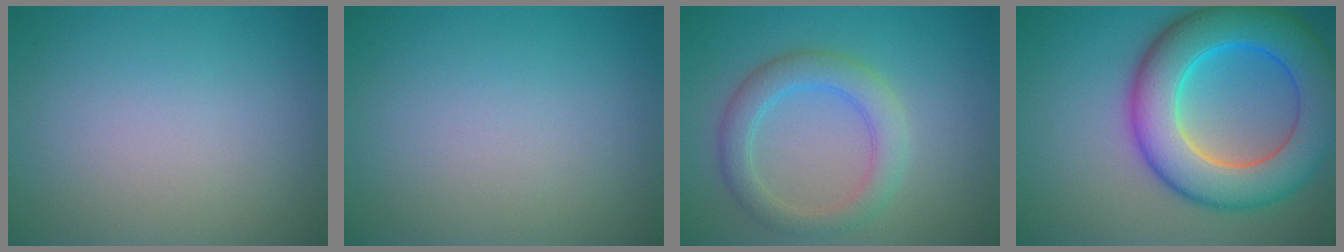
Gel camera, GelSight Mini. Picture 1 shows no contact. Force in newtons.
{"total": 0.0}
{"total": 3.8, "press": 3.8, "slide": 0.3}
{"total": 10.8, "press": 10.8, "slide": 0.5}